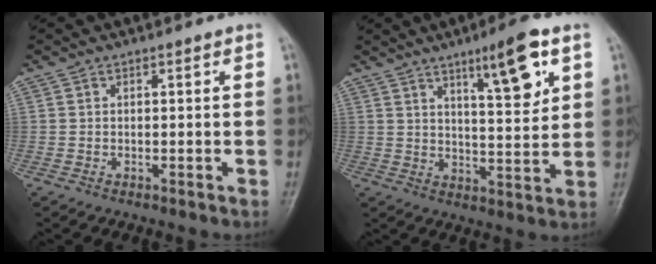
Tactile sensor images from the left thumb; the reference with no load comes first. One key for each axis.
{"total": 10.9, "fx": 5.6, "fy": 2.4, "fz": 9.1, "tx": -0.127, "ty": -0.033, "tz": 0.088}